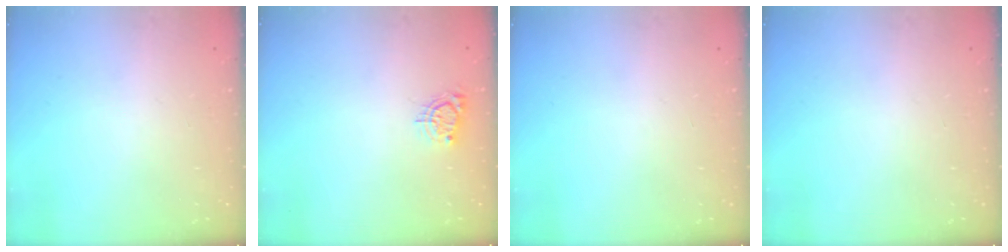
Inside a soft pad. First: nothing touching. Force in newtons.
{"total": 4.2, "press": 4.2, "slide": 0.4}
{"total": 0.0}
{"total": 0.0}